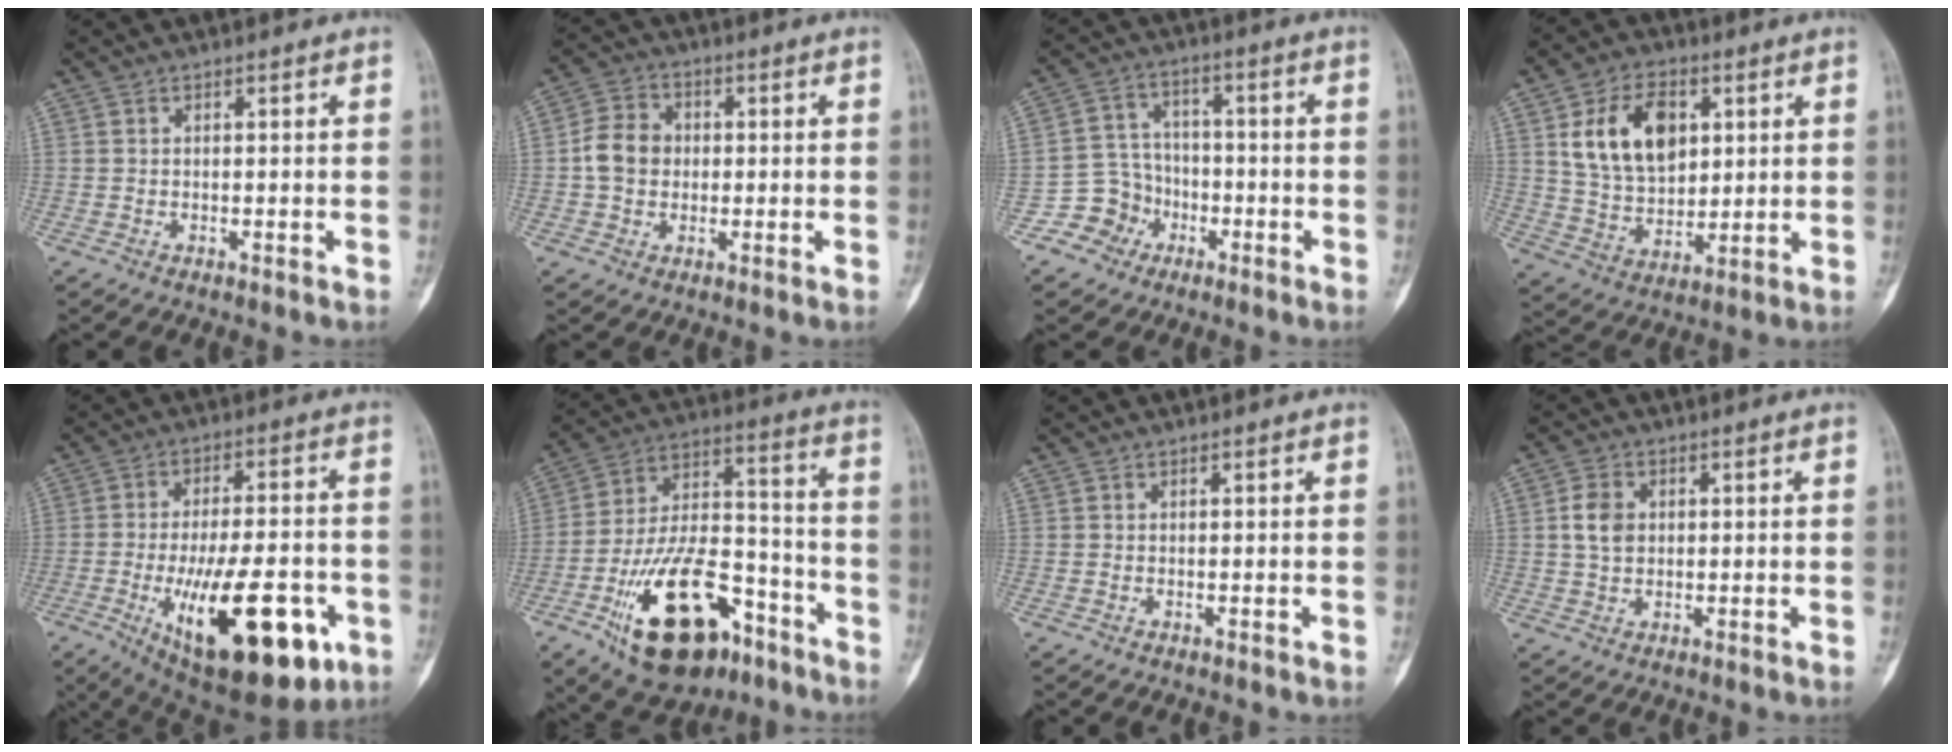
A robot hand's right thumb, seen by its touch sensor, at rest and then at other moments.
{"total": 7.2, "force": [-0.1, 6.1, 3.8], "torque": [-0.056, 0.016, -0.011]}
{"total": 7.8, "force": [-3.8, 6.8, 0.8], "torque": [0.027, 0.040, -0.070]}
{"total": 14.6, "force": [4.5, 9.7, 9.9], "torque": [-0.143, -0.013, 0.088]}
{"total": 23.3, "force": [-8.1, 9.3, 19.7], "torque": [-0.286, 0.007, -0.105]}
{"total": 23.9, "force": [-12.5, 12.0, 16.5], "torque": [-0.282, 0.079, -0.202]}
{"total": 0.0}
{"total": 4.8, "force": [0.7, 3.7, 3.0], "torque": [-0.051, 0.001, 0.011]}